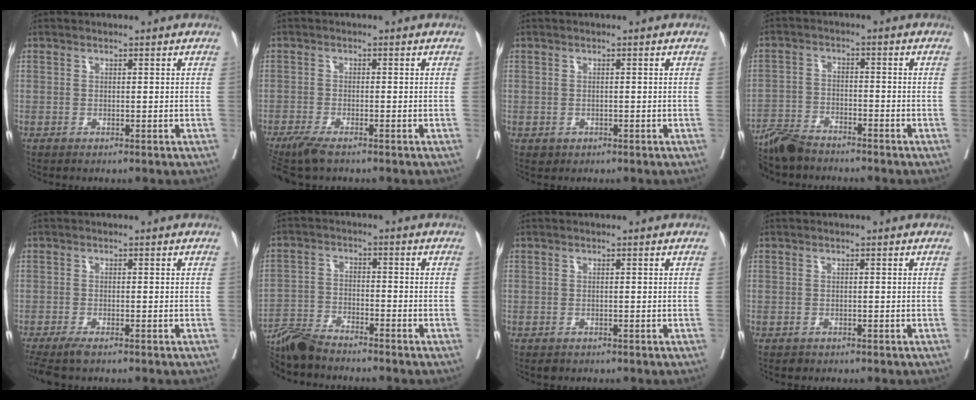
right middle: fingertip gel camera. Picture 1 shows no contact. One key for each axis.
{"total": 5.2, "fx": -4.0, "fy": 0.9, "fz": 3.2, "tx": -0.059, "ty": -0.013, "tz": -0.070}
{"total": 1.0, "fx": -0.4, "fy": 0.8, "fz": 0.2, "tx": -0.004, "ty": 0.002, "tz": -0.001}
{"total": 7.7, "fx": -7.0, "fy": 1.9, "fz": 2.5, "tx": -0.043, "ty": -0.022, "tz": -0.128}
{"total": 4.1, "fx": -3.3, "fy": 0.6, "fz": 2.4, "tx": -0.041, "ty": -0.012, "tz": -0.056}
{"total": 7.1, "fx": -6.8, "fy": 0.7, "fz": 2.2, "tx": -0.038, "ty": -0.018, "tz": -0.129}
{"total": 0.8, "fx": -0.6, "fy": 0.5, "fz": 0.3, "tx": -0.006, "ty": -0.001, "tz": -0.005}
{"total": 0.6, "fx": -0.4, "fy": 0.4, "fz": 0.1, "tx": -0.005, "ty": 0.001, "tz": -0.005}